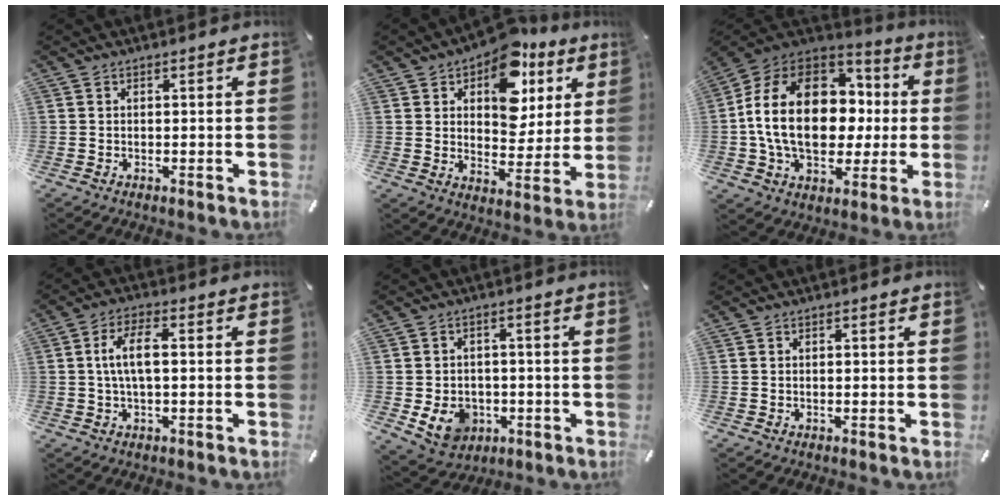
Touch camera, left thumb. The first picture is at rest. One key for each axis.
{"total": 14.5, "fx": 7.6, "fy": 9.4, "fz": 8.1, "tx": -0.110, "ty": -0.048, "tz": 0.132}
{"total": 23.0, "fx": 0.4, "fy": 16.8, "fz": 15.8, "tx": -0.315, "ty": 0.009, "tz": 0.015}
{"total": 7.3, "fx": 0.3, "fy": 3.0, "fz": 6.7, "tx": -0.137, "ty": 0.008, "tz": 0.001}
{"total": 8.4, "fx": -2.4, "fy": 7.1, "fz": 3.8, "tx": -0.075, "ty": 0.008, "tz": -0.044}
{"total": 0.0}